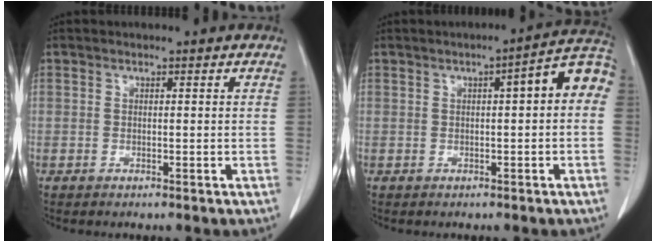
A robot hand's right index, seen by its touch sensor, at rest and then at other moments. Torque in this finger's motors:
{"motor_torque": [0.43, -0.06, 0.18, 0.03]}